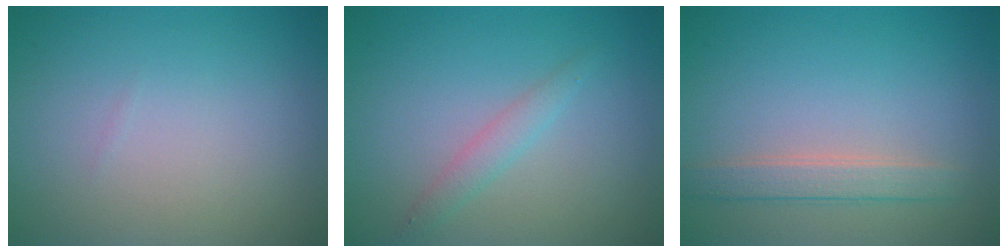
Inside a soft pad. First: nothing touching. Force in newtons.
{"total": 1.5, "press": 1.5, "slide": 0.1}
{"total": 2.3, "press": 2.3, "slide": 0.3}